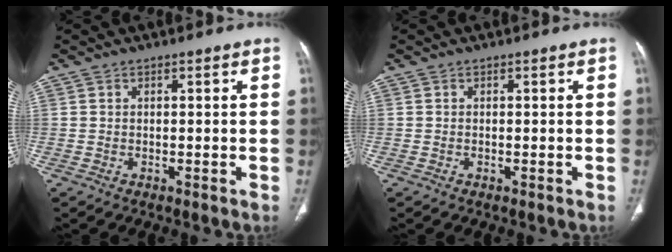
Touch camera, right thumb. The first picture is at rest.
{"total": 0.0}